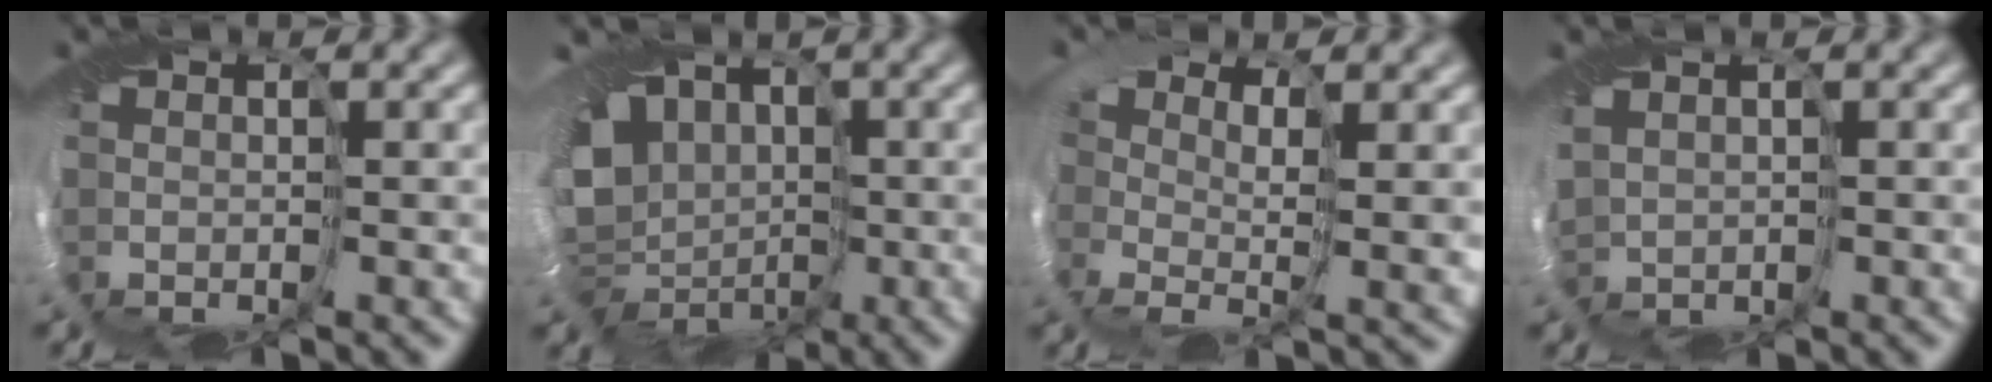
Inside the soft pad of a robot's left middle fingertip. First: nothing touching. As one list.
[{"total": 8.4, "force": [-0.5, 6.9, 4.8], "torque": [-0.067, -0.029, -0.008]}, {"total": 1.8, "force": [0.8, -0.1, 1.6], "torque": [-0.017, -0.012, 0.007]}, {"total": 1.0, "force": [-0.6, 0.7, 0.4], "torque": [-0.004, -0.010, -0.015]}]